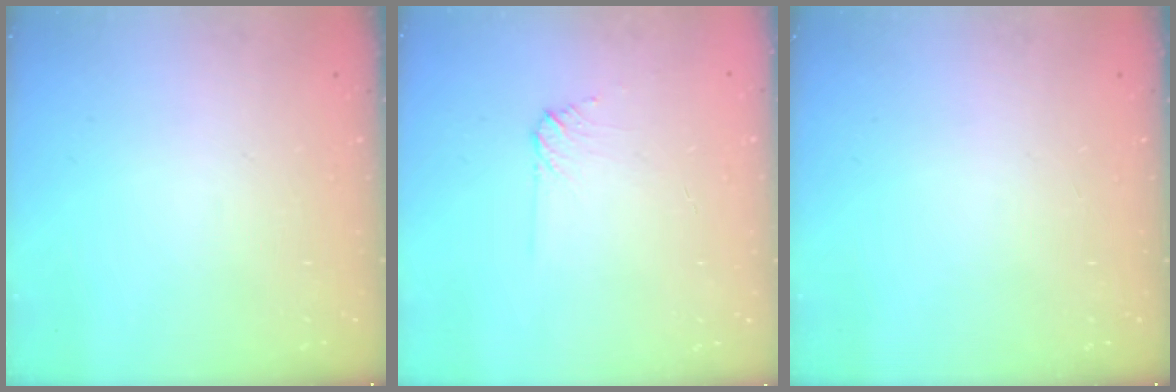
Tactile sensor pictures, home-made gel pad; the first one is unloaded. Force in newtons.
{"total": 5.3, "press": 5.2, "slide": 0.9}
{"total": 0.0}